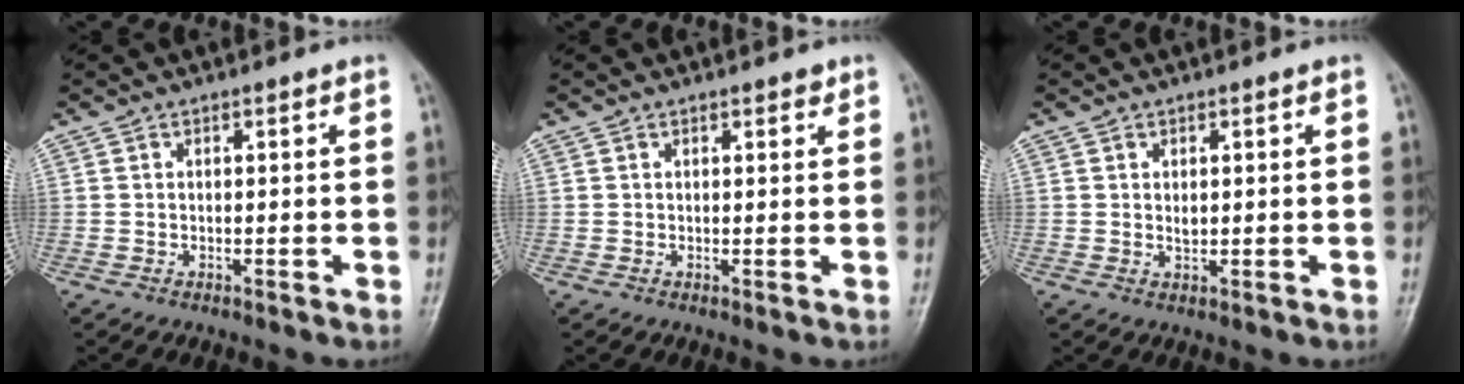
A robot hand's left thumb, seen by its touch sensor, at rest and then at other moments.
{"total": 1.2, "force": [0.8, 0.5, 0.7], "torque": [-0.003, -0.003, 0.009]}
{"total": 1.5, "force": [0.3, 0.9, 1.1], "torque": [-0.016, -0.004, 0.007]}